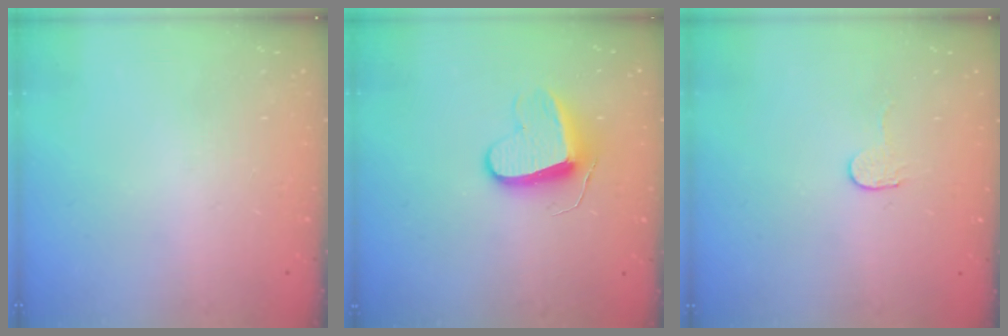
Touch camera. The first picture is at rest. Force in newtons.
{"total": 10.6, "press": 10.6, "slide": 0.9}
{"total": 2.7, "press": 2.7, "slide": 0.2}